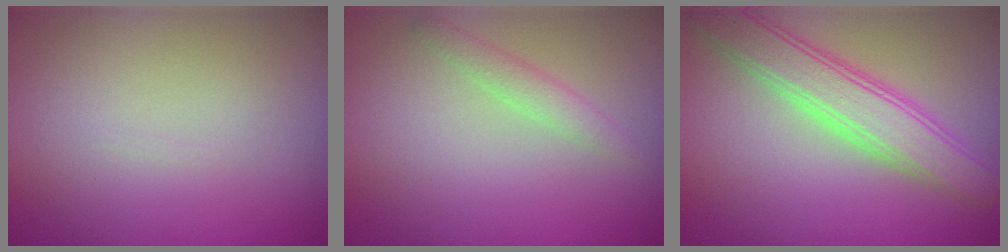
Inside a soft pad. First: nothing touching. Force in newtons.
{"total": 1.5, "press": 1.5, "slide": 0.2}
{"total": 5.0, "press": 5.0, "slide": 0.5}